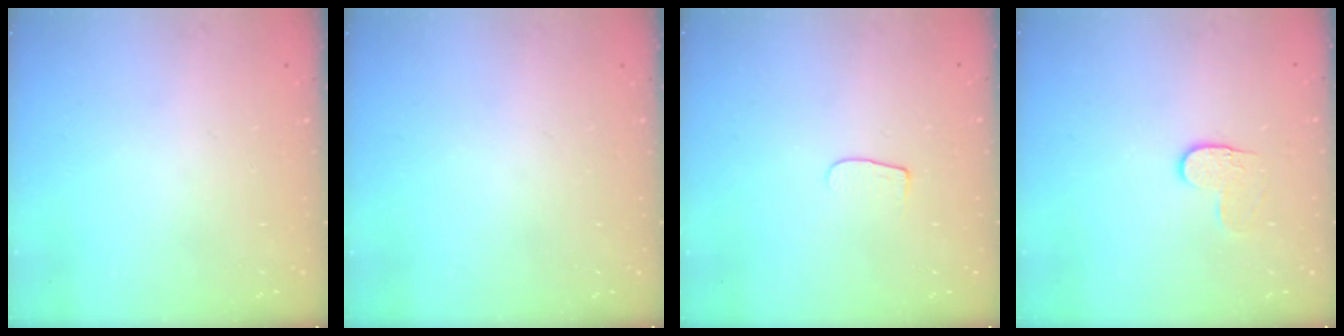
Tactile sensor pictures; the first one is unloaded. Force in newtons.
{"total": 0.0}
{"total": 3.8, "press": 3.8, "slide": 0.5}
{"total": 3.8, "press": 3.8, "slide": 0.4}